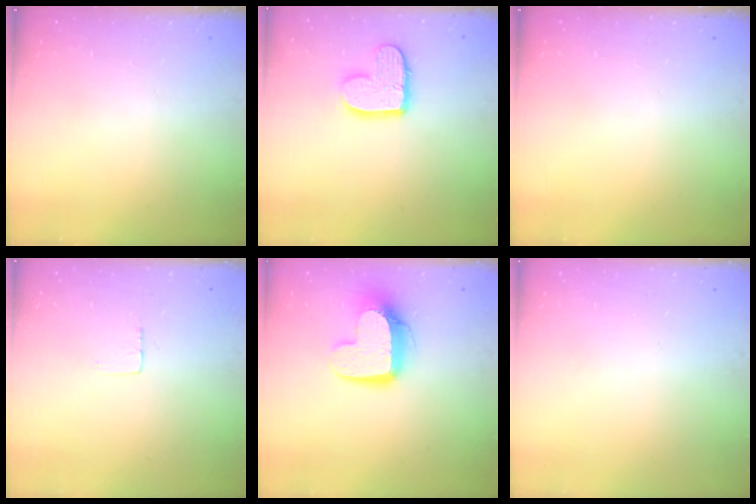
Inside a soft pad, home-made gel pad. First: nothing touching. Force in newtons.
{"total": 11.3, "press": 11.3, "slide": 0.7}
{"total": 0.0}
{"total": 3.0, "press": 3.0, "slide": 0.2}
{"total": 12.2, "press": 12.2, "slide": 1.2}
{"total": 0.0}